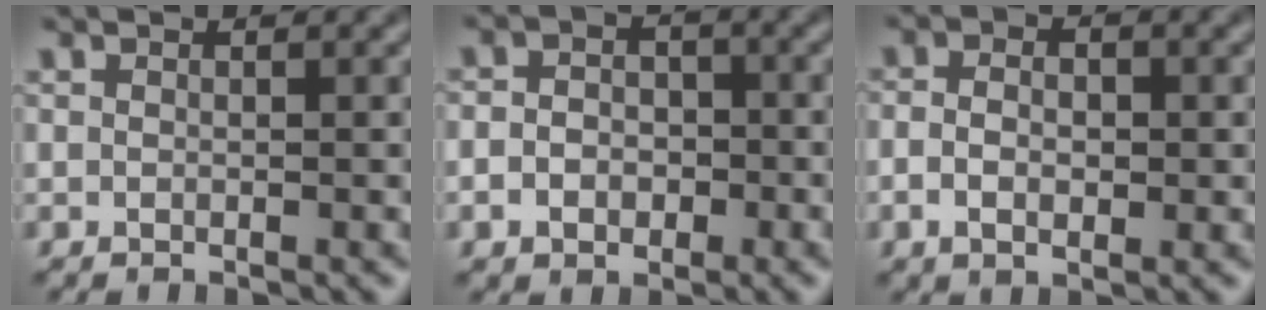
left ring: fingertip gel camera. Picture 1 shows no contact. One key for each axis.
{"total": 3.0, "fx": -0.9, "fy": 2.4, "fz": 1.5, "tx": -0.017, "ty": 0.001, "tz": -0.025}
{"total": 2.8, "fx": -0.4, "fy": 1.8, "fz": 2.1, "tx": -0.042, "ty": -0.002, "tz": -0.008}